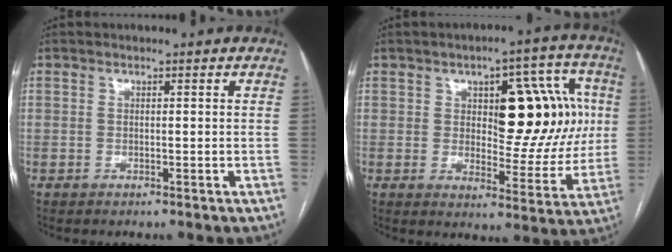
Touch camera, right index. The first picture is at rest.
{"total": 14.9, "force": [3.0, 6.5, 13.1], "torque": [-0.152, 0.030, 0.049]}